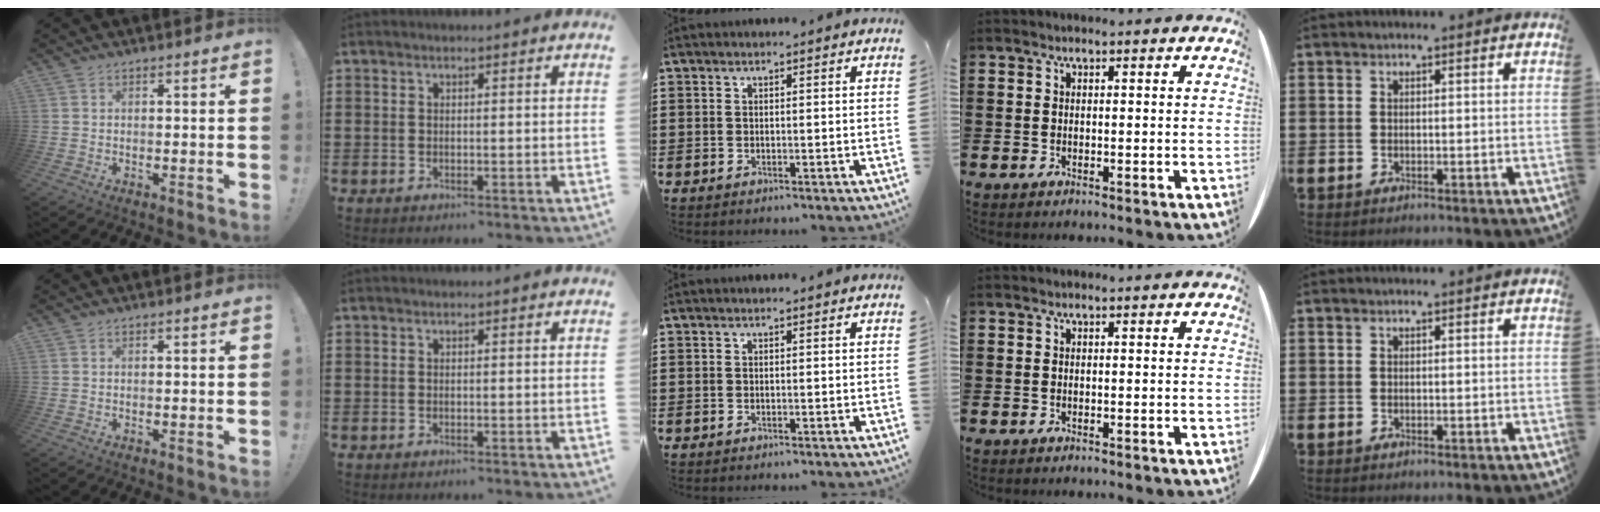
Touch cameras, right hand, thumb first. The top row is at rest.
{}